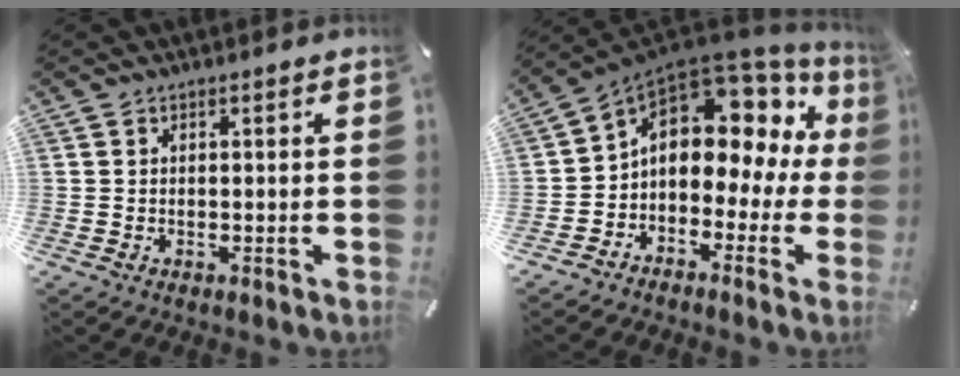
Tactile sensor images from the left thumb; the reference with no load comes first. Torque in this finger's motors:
{"motor_torque": [0.98, 1.57, 0.97, -0.42, 0.40]}